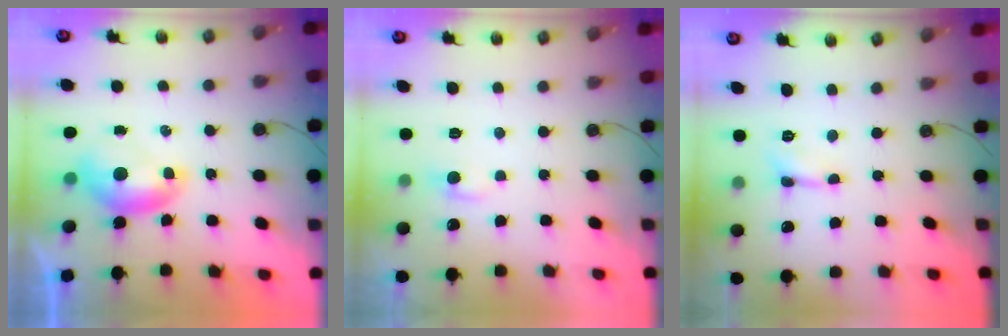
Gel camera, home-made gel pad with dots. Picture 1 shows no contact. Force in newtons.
{"total": 0.8, "press": 0.7, "slide": 0.4}
{"total": 0.5, "press": 0.5, "slide": 0.3}